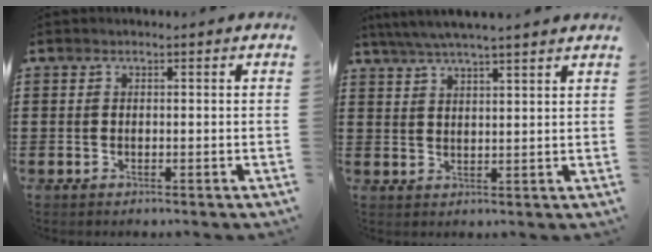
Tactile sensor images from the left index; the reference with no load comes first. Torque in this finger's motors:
{"motor_torque": [1.49, -0.65, 0.31, 0.21]}